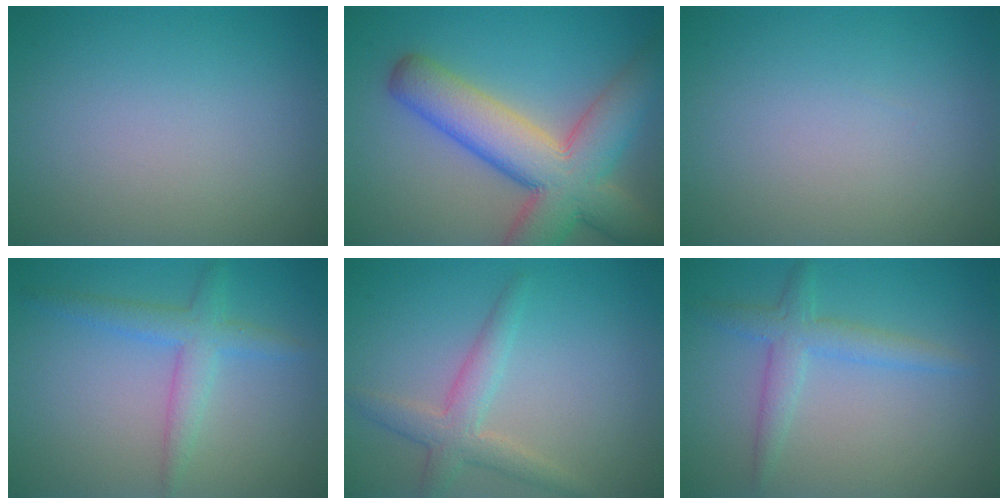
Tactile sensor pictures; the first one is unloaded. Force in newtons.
{"total": 10.5, "press": 10.4, "slide": 0.9}
{"total": 0.0}
{"total": 3.0, "press": 3.0, "slide": 0.2}
{"total": 3.0, "press": 3.0, "slide": 0.1}
{"total": 2.9, "press": 2.9, "slide": 0.1}